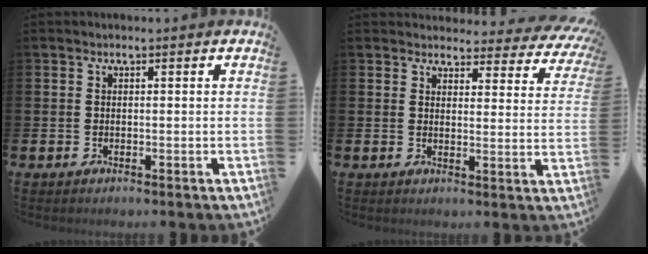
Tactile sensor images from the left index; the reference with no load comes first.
{"total": 3.4, "force": [3.1, 1.3, 0.3], "torque": [-0.012, -0.027, 0.050]}